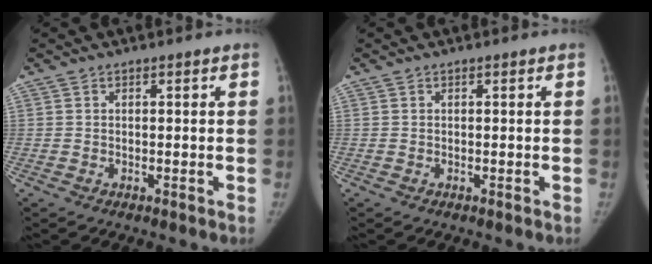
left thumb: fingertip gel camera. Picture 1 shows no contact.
{"total": 0.0}